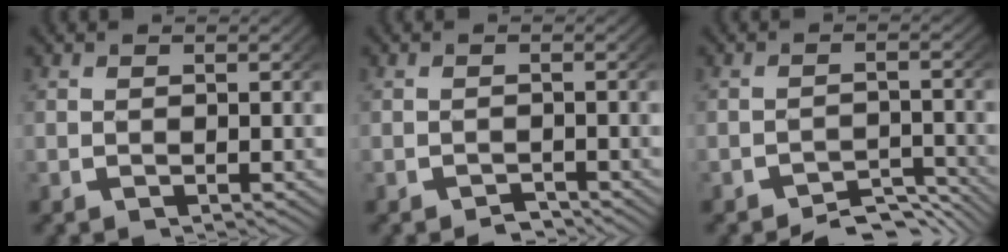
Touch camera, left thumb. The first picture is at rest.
{"total": 1.4, "force": [-1.3, 0.4, 0.3], "torque": [-0.002, -0.005, -0.023]}
{"total": 5.1, "force": [-4.5, 1.6, 1.9], "torque": [-0.016, -0.011, -0.072]}